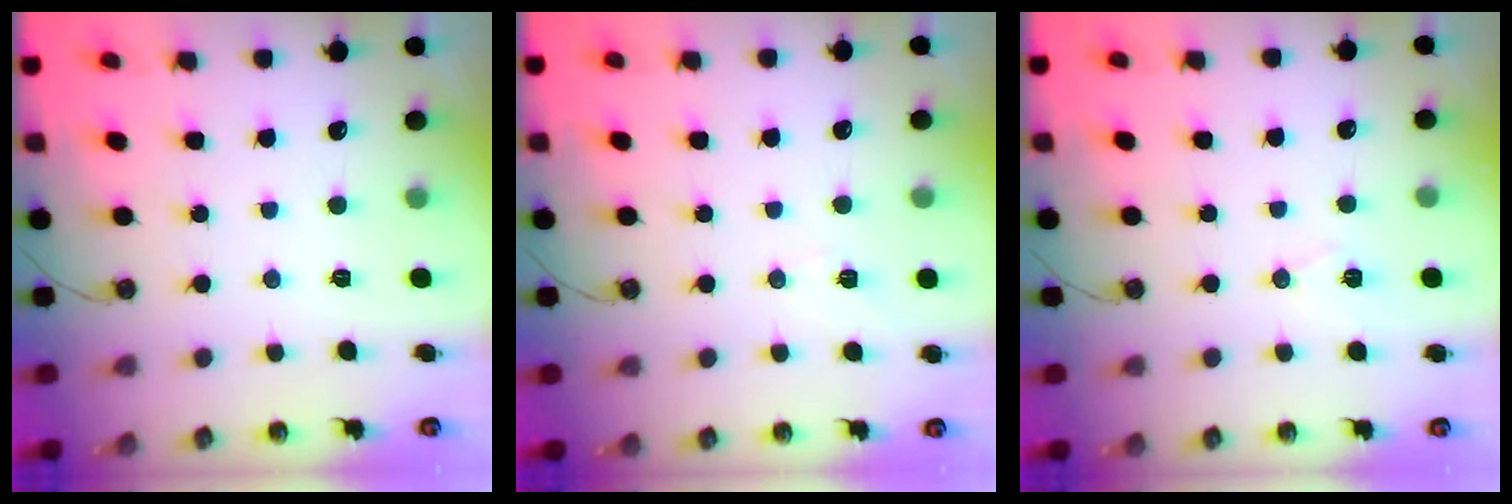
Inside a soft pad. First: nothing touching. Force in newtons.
{"total": 2.7, "press": 2.3, "slide": 1.4}
{"total": 6.3, "press": 5.0, "slide": 3.8}